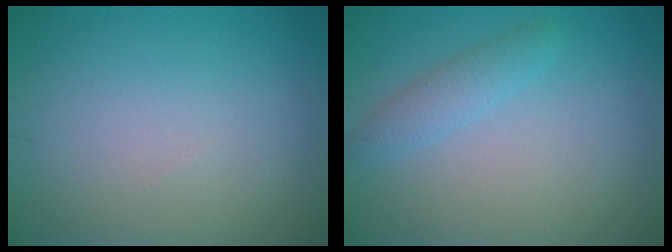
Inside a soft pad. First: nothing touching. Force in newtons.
{"total": 1.9, "press": 1.9, "slide": 0.1}